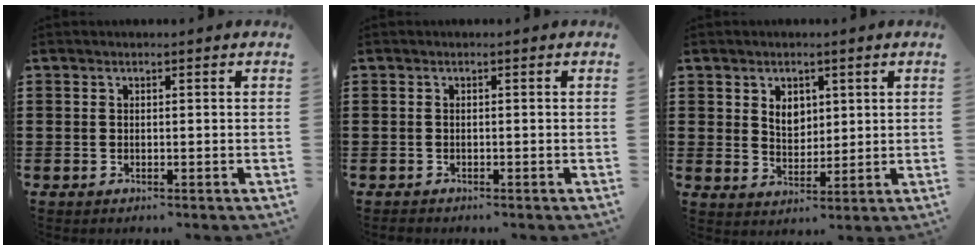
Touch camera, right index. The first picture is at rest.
{"total": 0.6, "force": [-0.6, 0.1, 0.0], "torque": [-0.001, 0.000, -0.013]}
{"total": 3.5, "force": [1.5, 2.6, 1.8], "torque": [-0.036, 0.006, 0.025]}